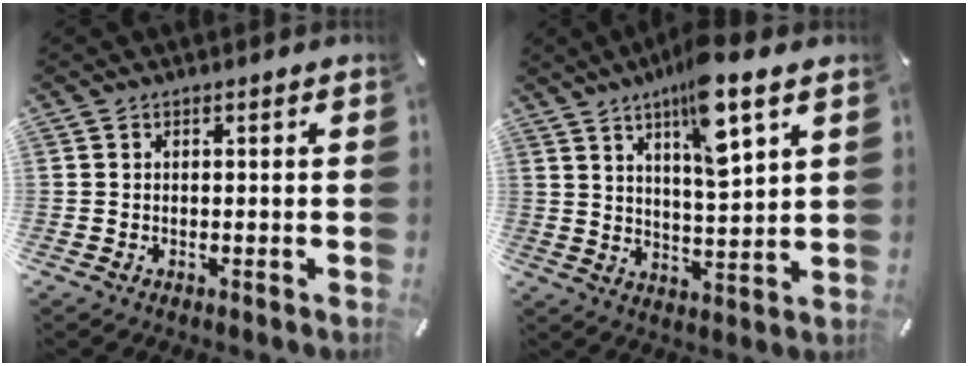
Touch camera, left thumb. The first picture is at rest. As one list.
[{"total": 11.7, "force": [7.2, 2.9, 8.7], "torque": [-0.138, -0.036, 0.120]}]